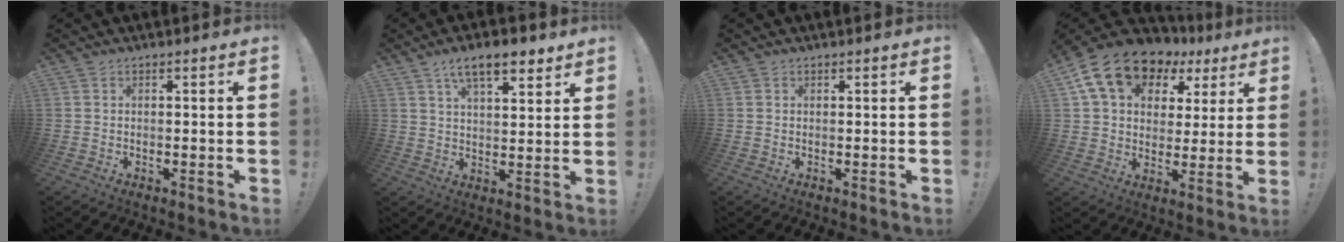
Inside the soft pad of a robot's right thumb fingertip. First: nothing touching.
{"total": 10.2, "force": [6.5, 3.7, 6.9], "torque": [-0.103, -0.024, 0.112]}
{"total": 0.0}
{"total": 17.2, "force": [9.0, 11.5, 9.0], "torque": [-0.150, -0.042, 0.173]}